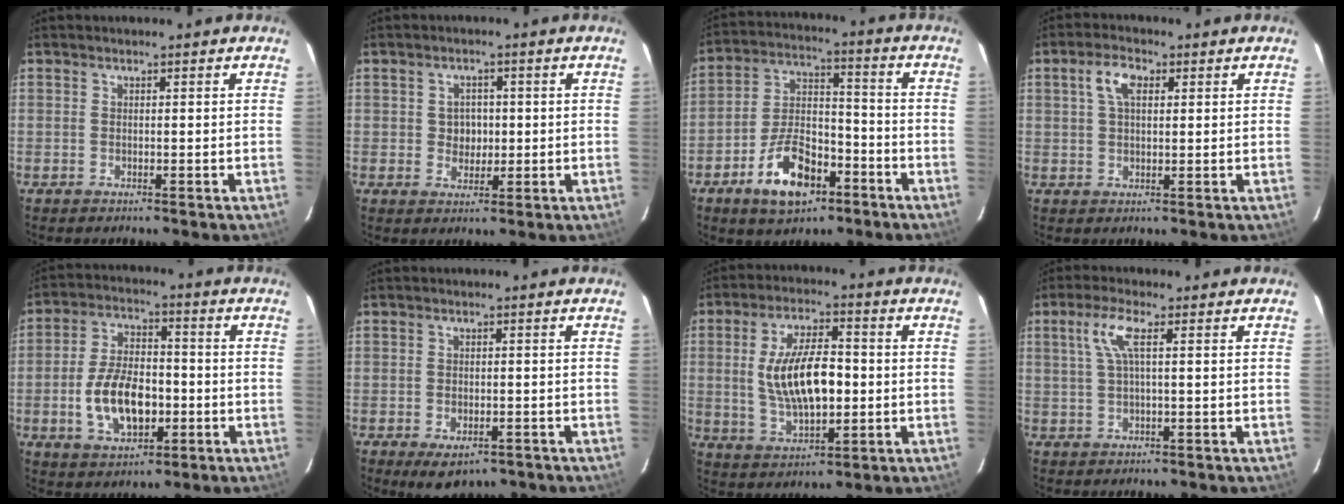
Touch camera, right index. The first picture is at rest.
{"total": 3.3, "force": [0.1, 3.0, 1.5], "torque": [-0.026, 0.008, 0.004]}
{"total": 13.4, "force": [-7.3, 6.8, 8.9], "torque": [-0.175, 0.019, -0.119]}
{"total": 4.6, "force": [1.7, 2.2, 3.7], "torque": [-0.071, 0.012, 0.031]}
{"total": 12.7, "force": [-3.2, 7.0, 10.1], "torque": [-0.204, 0.007, -0.046]}
{"total": 5.6, "force": [-3.1, 3.2, 3.4], "torque": [-0.062, -0.013, -0.037]}
{"total": 13.3, "force": [-0.2, 5.5, 12.1], "torque": [-0.233, -0.001, 0.005]}
{"total": 4.8, "force": [1.3, 0.2, 4.7], "torque": [-0.097, 0.004, 0.027]}